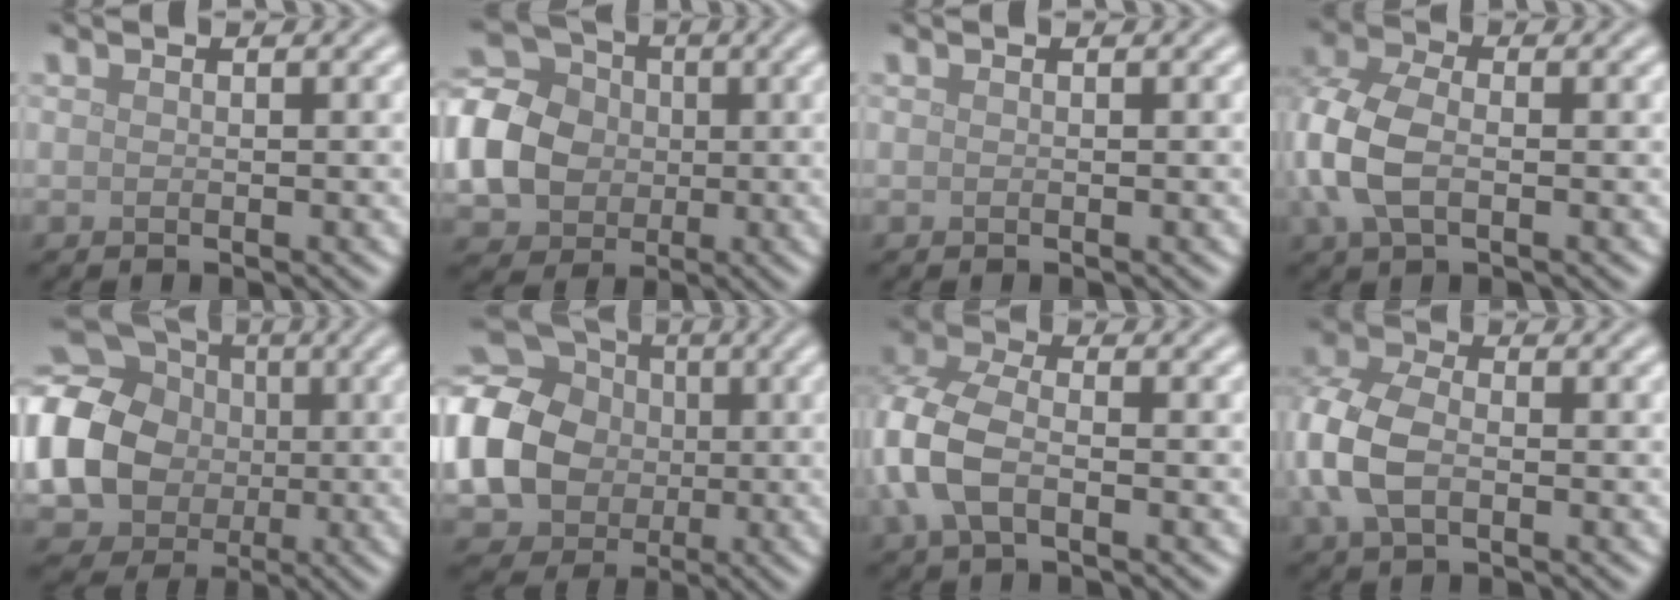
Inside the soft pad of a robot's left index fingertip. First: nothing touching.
{"total": 8.6, "force": [-0.8, 7.2, 4.6], "torque": [-0.123, 0.001, -0.023]}
{"total": 0.0}
{"total": 6.3, "force": [-0.6, 4.1, 4.8], "torque": [-0.127, 0.000, -0.022]}
{"total": 21.2, "force": [0.2, 19.4, 8.7], "torque": [-0.235, 0.009, -0.051]}
{"total": 17.7, "force": [0.0, 15.8, 8.1], "torque": [-0.215, 0.007, -0.047]}
{"total": 6.0, "force": [-1.1, 3.6, 4.7], "torque": [-0.126, 0.005, -0.031]}
{"total": 6.3, "force": [-0.8, 4.3, 4.6], "torque": [-0.124, 0.000, -0.025]}